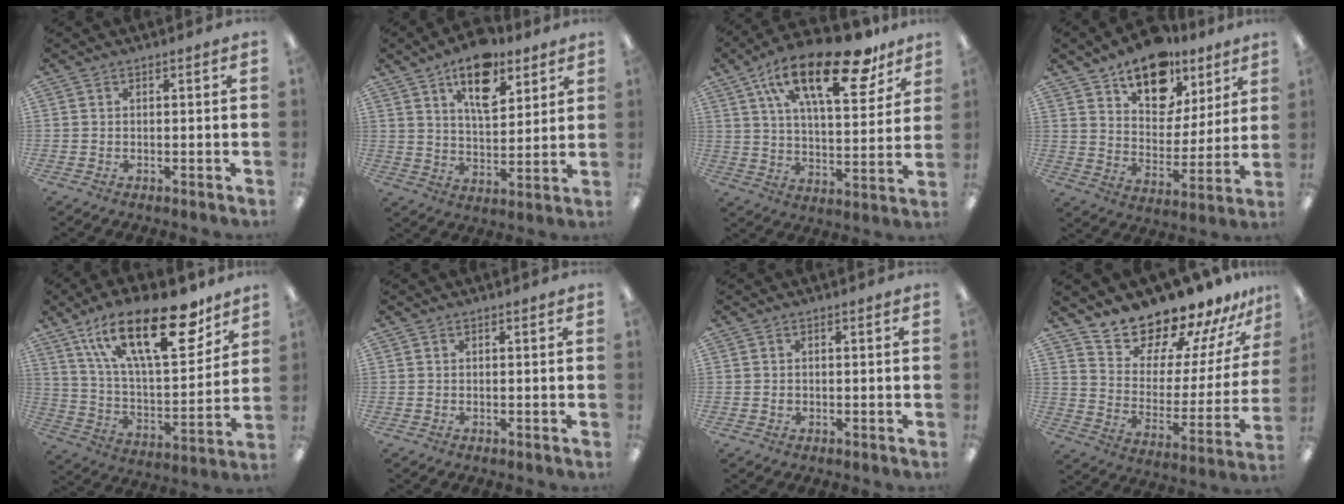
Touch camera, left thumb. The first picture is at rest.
{"total": 13.9, "force": [8.8, 6.6, 8.5], "torque": [-0.121, -0.036, 0.149]}
{"total": 24.0, "force": [14.5, 9.6, 16.6], "torque": [-0.260, -0.070, 0.238]}
{"total": 16.1, "force": [11.7, 9.0, 6.4], "torque": [-0.092, -0.072, 0.209]}
{"total": 26.9, "force": [15.8, 10.7, 18.9], "torque": [-0.305, -0.078, 0.269]}
{"total": 0.0}
{"total": 0.8, "force": [0.0, 0.8, 0.3], "torque": [-0.007, 0.004, -0.002]}
{"total": 17.0, "force": [16.2, 4.4, 2.7], "torque": [-0.055, -0.148, 0.278]}